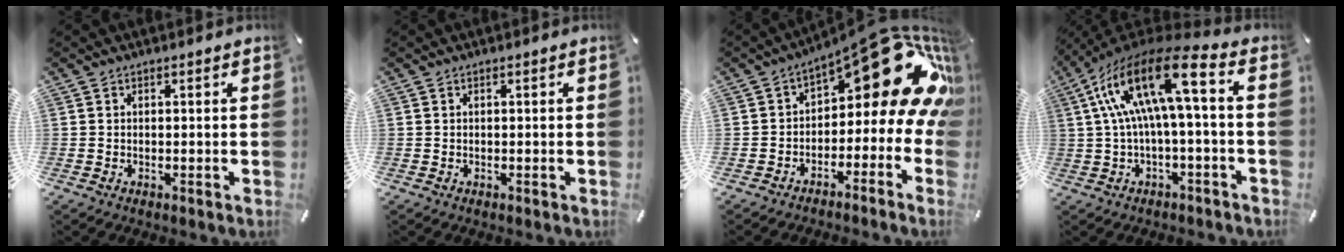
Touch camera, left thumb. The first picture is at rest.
{"total": 0.0}
{"total": 19.4, "force": [7.2, 8.8, 15.7], "torque": [-0.207, -0.044, 0.118]}
{"total": 17.8, "force": [3.5, 4.8, 16.8], "torque": [-0.327, -0.010, 0.051]}